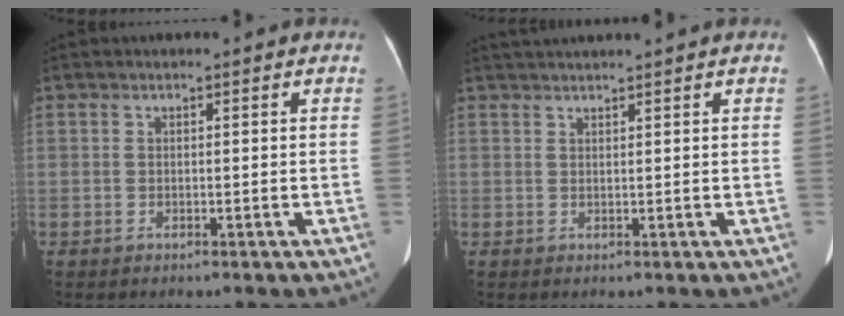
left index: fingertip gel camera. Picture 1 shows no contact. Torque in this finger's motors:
{"motor_torque": [-0.27, -0.20, -0.04, 0.00]}